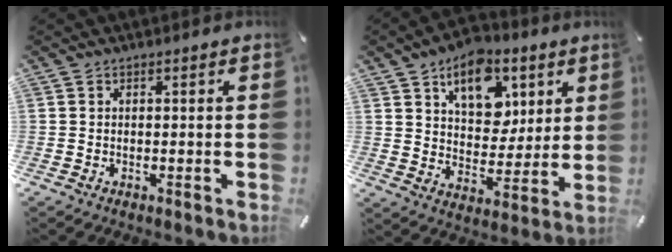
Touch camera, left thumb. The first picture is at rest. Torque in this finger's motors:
{"motor_torque": [1.09, 1.13, 1.39, -1.39, 0.15]}